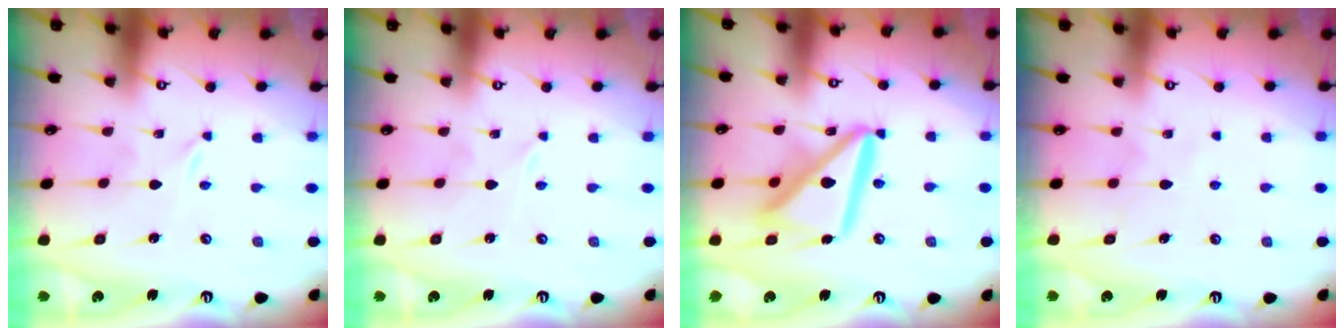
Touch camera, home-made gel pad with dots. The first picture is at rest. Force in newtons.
{"total": 0.6, "press": 0.6, "slide": 0.1}
{"total": 16.0, "press": 15.9, "slide": 1.7}
{"total": 4.8, "press": 4.8, "slide": 0.5}